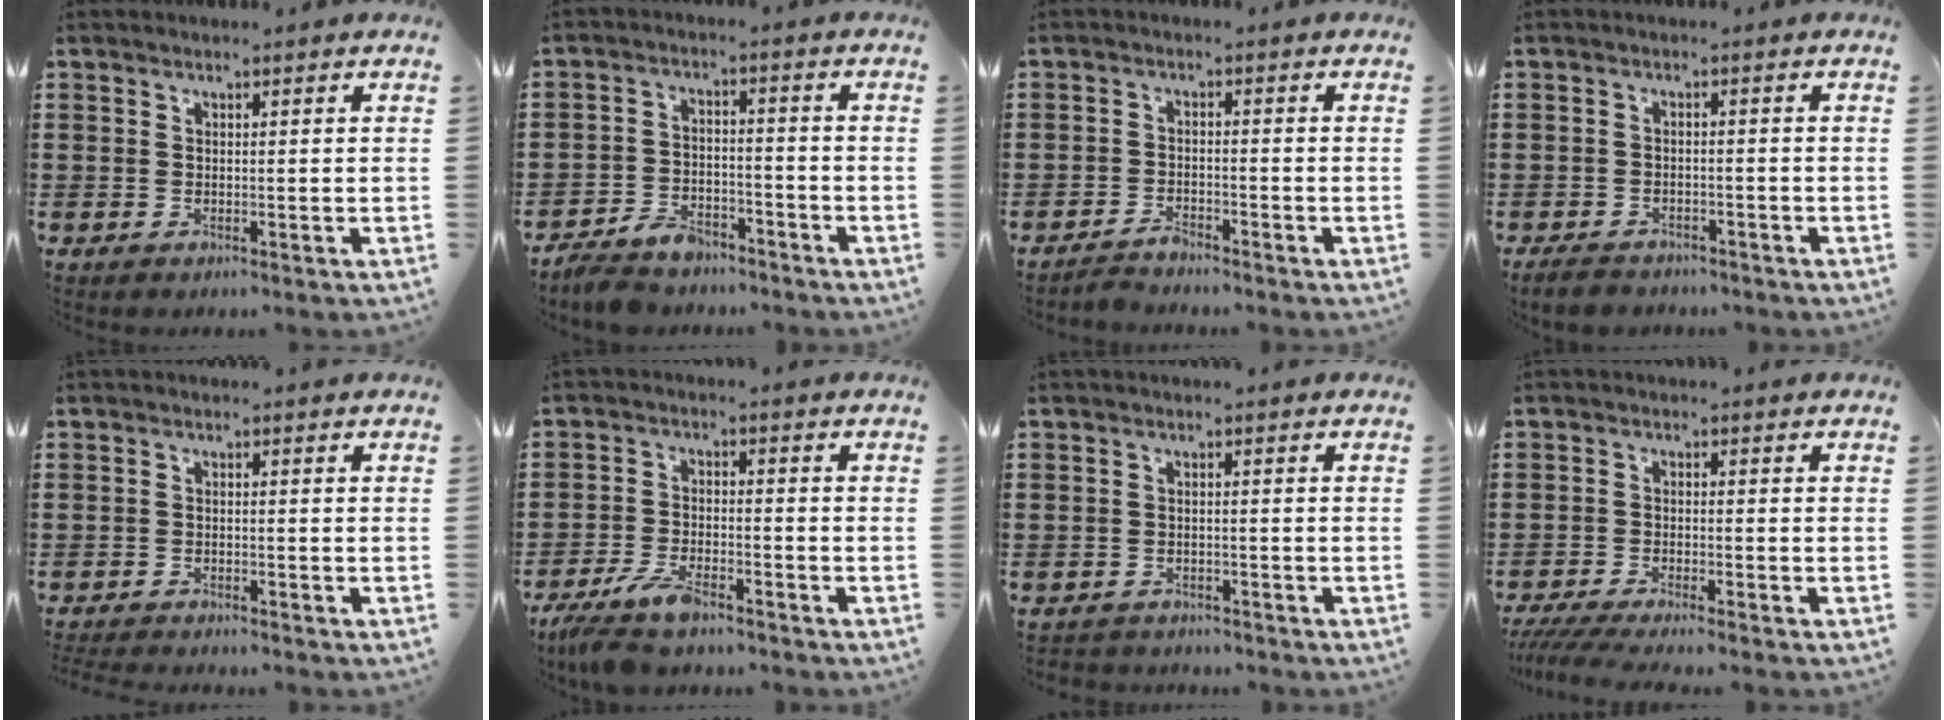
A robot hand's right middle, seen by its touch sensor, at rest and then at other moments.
{"total": 4.6, "force": [-4.4, 1.2, 0.9], "torque": [-0.025, 0.006, -0.091]}
{"total": 2.1, "force": [-2.1, 0.1, 0.4], "torque": [-0.013, 0.001, -0.043]}
{"total": 2.7, "force": [-2.5, 0.8, 0.6], "torque": [-0.020, 0.001, -0.055]}
{"total": 1.6, "force": [-1.6, -0.1, 0.1], "torque": [-0.006, -0.002, -0.033]}
{"total": 5.7, "force": [-4.8, 1.2, 2.9], "torque": [-0.075, -0.010, -0.096]}
{"total": 1.5, "force": [-1.5, 0.3, -0.2], "torque": [-0.003, 0.003, -0.034]}
{"total": 3.0, "force": [-2.7, -0.1, 1.4], "torque": [-0.037, -0.009, -0.058]}